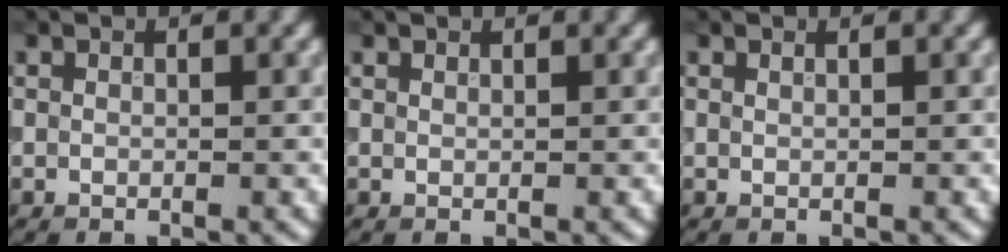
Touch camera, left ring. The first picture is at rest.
{"total": 0.5, "force": [0.5, 0.0, 0.1], "torque": [0.000, -0.002, 0.007]}
{"total": 0.6, "force": [0.4, 0.3, 0.3], "torque": [-0.001, -0.004, 0.002]}